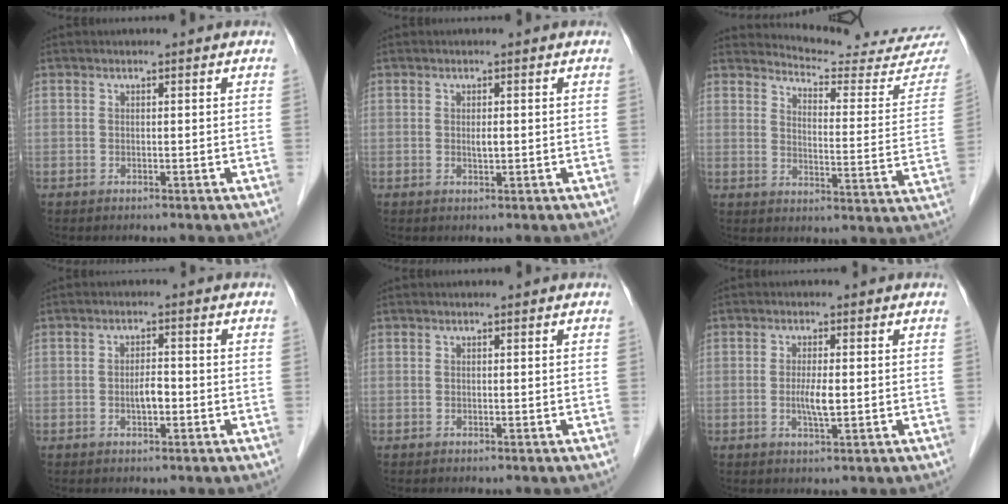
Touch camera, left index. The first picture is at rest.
{"total": 1.0, "force": [-0.1, 0.3, 1.0], "torque": [-0.018, -0.005, -0.001]}
{"total": 17.1, "force": [16.9, 0.9, 2.0], "torque": [-0.019, -0.112, 0.185]}
{"total": 2.5, "force": [-0.9, 0.9, 2.2], "torque": [-0.037, 0.001, -0.015]}
{"total": 0.0}
{"total": 3.1, "force": [-0.5, 0.4, 3.0], "torque": [-0.061, -0.008, -0.008]}